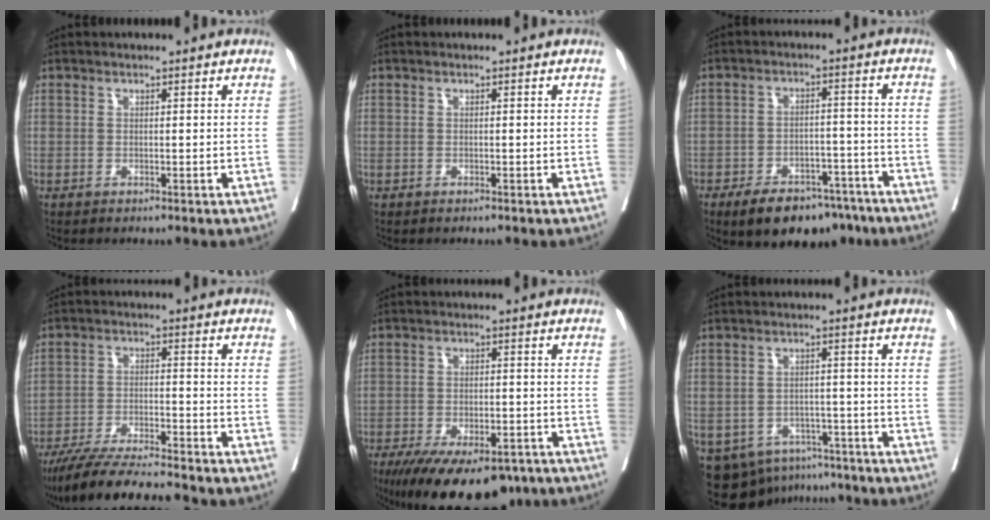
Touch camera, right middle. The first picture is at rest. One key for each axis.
{"total": 0.0}
{"total": 11.6, "fx": -8.7, "fy": 5.5, "fz": 5.3, "tx": -0.061, "ty": 0.015, "tz": -0.131}
{"total": 13.4, "fx": -11.9, "fy": 0.4, "fz": 6.0, "tx": -0.088, "ty": -0.021, "tz": -0.193}
{"total": 17.2, "fx": -12.6, "fy": 6.4, "fz": 9.7, "tx": -0.161, "ty": -0.018, "tz": -0.180}
{"total": 11.7, "fx": -8.1, "fy": 7.6, "fz": 3.7, "tx": -0.071, "ty": 0.010, "tz": -0.102}